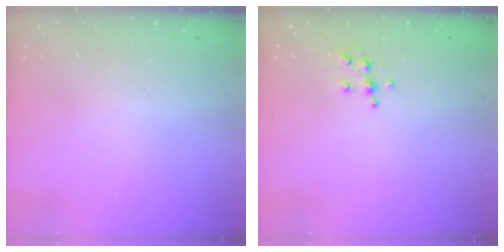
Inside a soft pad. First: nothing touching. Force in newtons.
{"total": 5.6, "press": 5.6, "slide": 0.6}